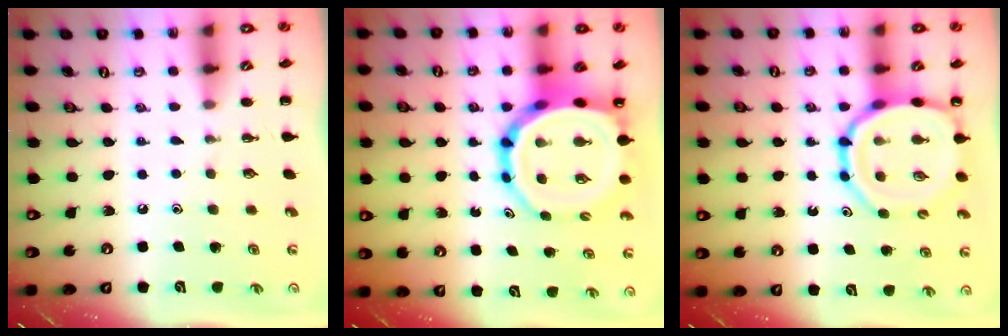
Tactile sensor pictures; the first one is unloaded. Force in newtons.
{"total": 14.7, "press": 14.1, "slide": 4.0}
{"total": 13.6, "press": 13.3, "slide": 3.1}